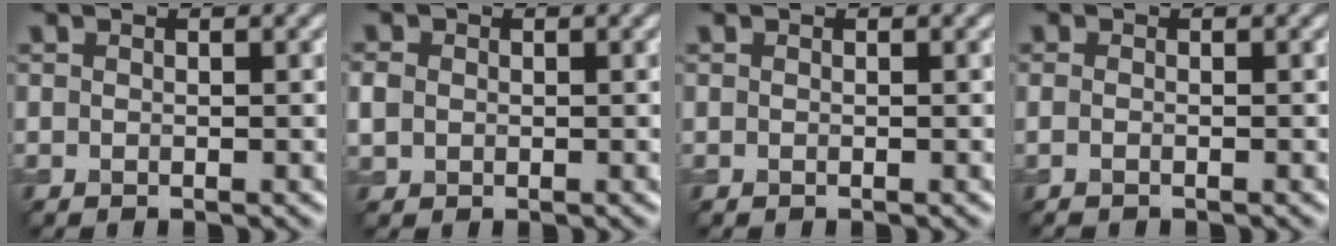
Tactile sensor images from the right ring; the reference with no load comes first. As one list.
[{"total": 1.6, "force": [0.1, 1.5, 0.7], "torque": [-0.015, -0.001, 0.000]}, {"total": 0.0}, {"total": 1.1, "force": [-0.4, 0.5, 0.8], "torque": [-0.013, -0.008, -0.009]}]